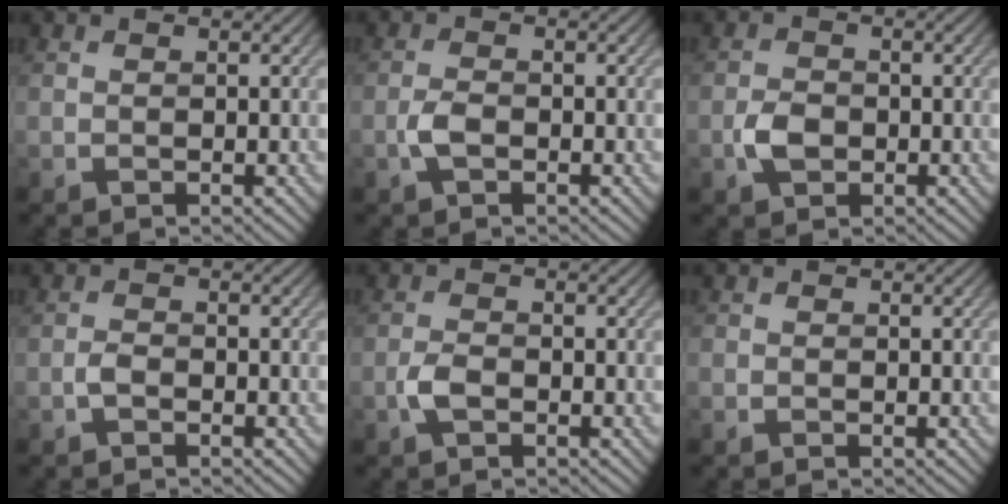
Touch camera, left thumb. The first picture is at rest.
{"total": 2.2, "force": [-1.0, 1.1, 1.7], "torque": [-0.035, 0.001, -0.023]}
{"total": 2.9, "force": [-1.0, 2.1, 1.7], "torque": [-0.035, -0.001, -0.023]}
{"total": 1.4, "force": [-0.9, 0.7, 0.9], "torque": [-0.018, 0.002, -0.020]}
{"total": 2.4, "force": [-1.1, 1.2, 1.7], "torque": [-0.037, 0.000, -0.027]}
{"total": 0.6, "force": [-0.3, 0.6, 0.0], "torque": [0.001, -0.004, -0.005]}